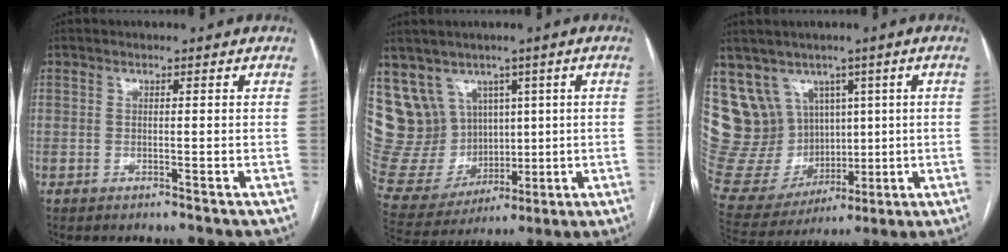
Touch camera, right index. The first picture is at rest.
{"total": 15.7, "force": [6.7, 13.6, 4.4], "torque": [-0.116, 0.070, 0.170]}
{"total": 18.2, "force": [6.8, 15.6, 6.4], "torque": [-0.171, 0.071, 0.171]}